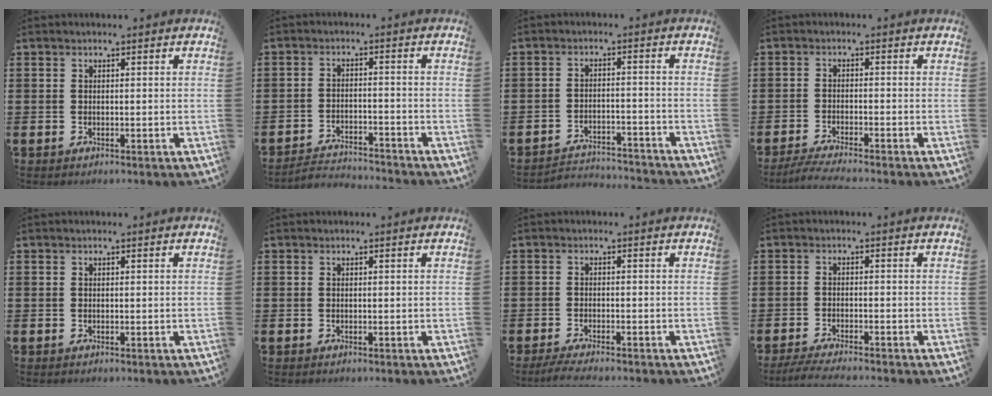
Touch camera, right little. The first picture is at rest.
{"total": 2.8, "force": [-2.8, 0.1, 0.0], "torque": [-0.007, 0.004, -0.062]}
{"total": 3.1, "force": [-3.1, 0.1, -0.1], "torque": [-0.006, 0.002, -0.068]}
{"total": 2.4, "force": [-2.1, -0.1, 1.1], "torque": [-0.018, 0.000, -0.039]}
{"total": 0.0}
{"total": 0.0}
{"total": 1.9, "force": [-1.7, 0.0, 0.9], "torque": [-0.015, 0.004, -0.034]}
{"total": 2.3, "force": [-2.1, -0.1, 1.0], "torque": [-0.015, 0.001, -0.040]}